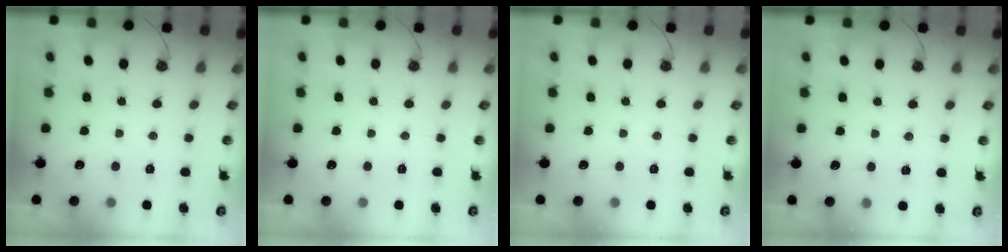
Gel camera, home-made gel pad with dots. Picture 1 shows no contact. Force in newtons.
{"total": 0.0}
{"total": 0.0}
{"total": 3.3, "press": 3.2, "slide": 0.9}